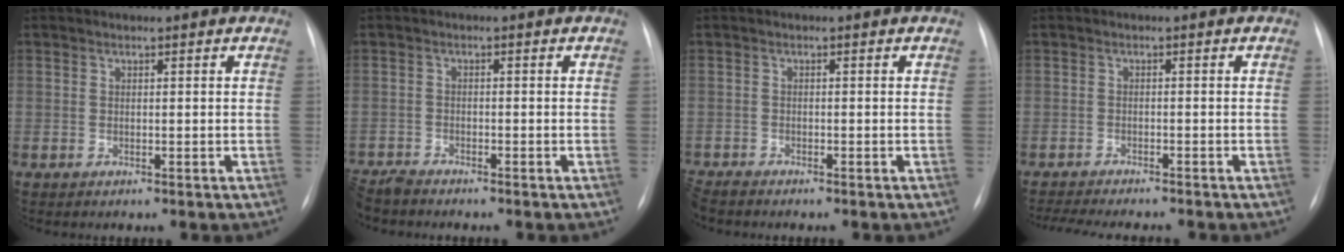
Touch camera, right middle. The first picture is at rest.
{"total": 3.1, "force": [-3.1, 0.1, 0.4], "torque": [-0.006, -0.015, -0.060]}
{"total": 2.0, "force": [-2.0, 0.0, 0.4], "torque": [-0.010, -0.011, -0.038]}
{"total": 10.7, "force": [-9.6, 1.2, 4.7], "torque": [-0.061, -0.014, -0.131]}